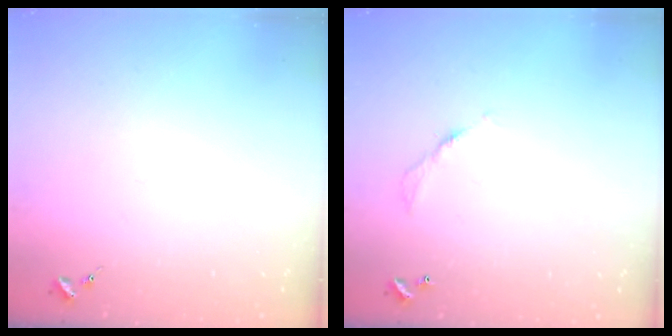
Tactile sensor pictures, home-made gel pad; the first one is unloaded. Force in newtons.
{"total": 3.6, "press": 3.6, "slide": 0.2}